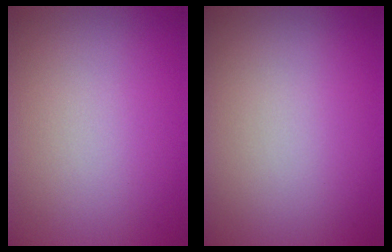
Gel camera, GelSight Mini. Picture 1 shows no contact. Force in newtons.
{"total": 0.0}